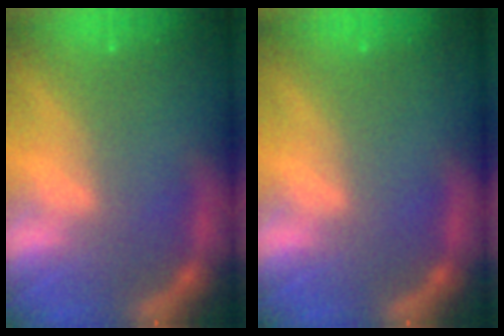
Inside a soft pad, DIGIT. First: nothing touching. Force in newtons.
{"total": 0.0}